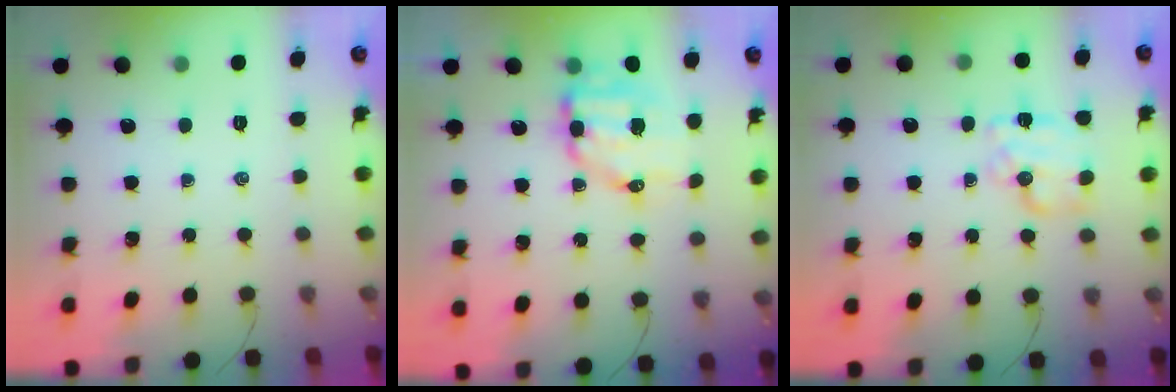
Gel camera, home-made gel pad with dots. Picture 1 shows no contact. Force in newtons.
{"total": 9.9, "press": 9.8, "slide": 1.8}
{"total": 9.7, "press": 9.7, "slide": 0.2}